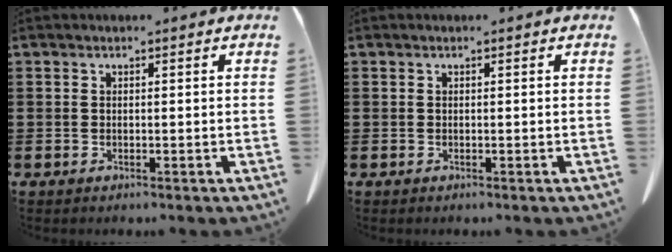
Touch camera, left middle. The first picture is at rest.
{"total": 0.0}